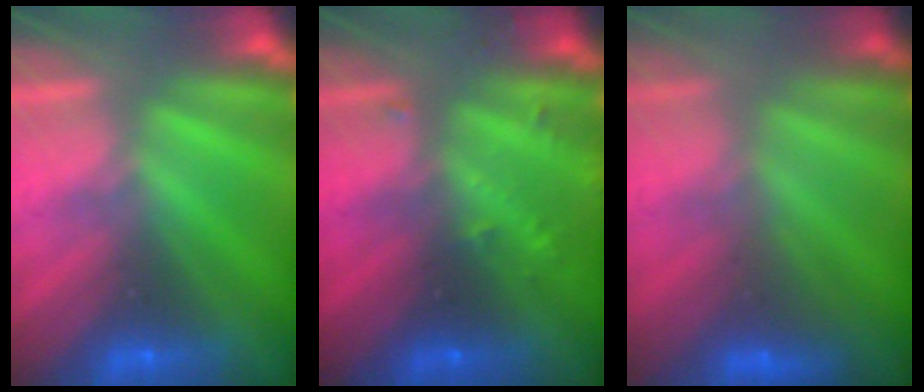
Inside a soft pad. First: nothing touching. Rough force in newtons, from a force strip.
{"total": 2.9}
{"total": 3.0}